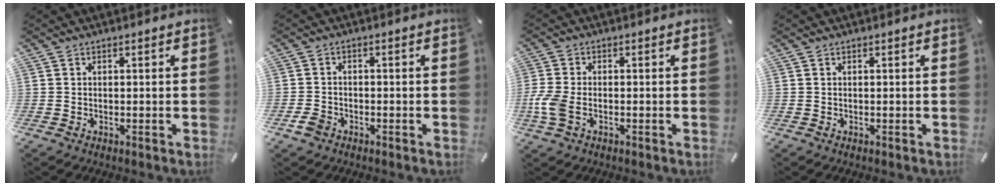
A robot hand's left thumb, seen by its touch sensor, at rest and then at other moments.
{"total": 3.1, "force": [-1.7, 2.3, 1.1], "torque": [-0.023, 0.007, -0.034]}
{"total": 5.9, "force": [-1.8, 3.4, 4.5], "torque": [-0.104, 0.000, -0.034]}
{"total": 0.0}